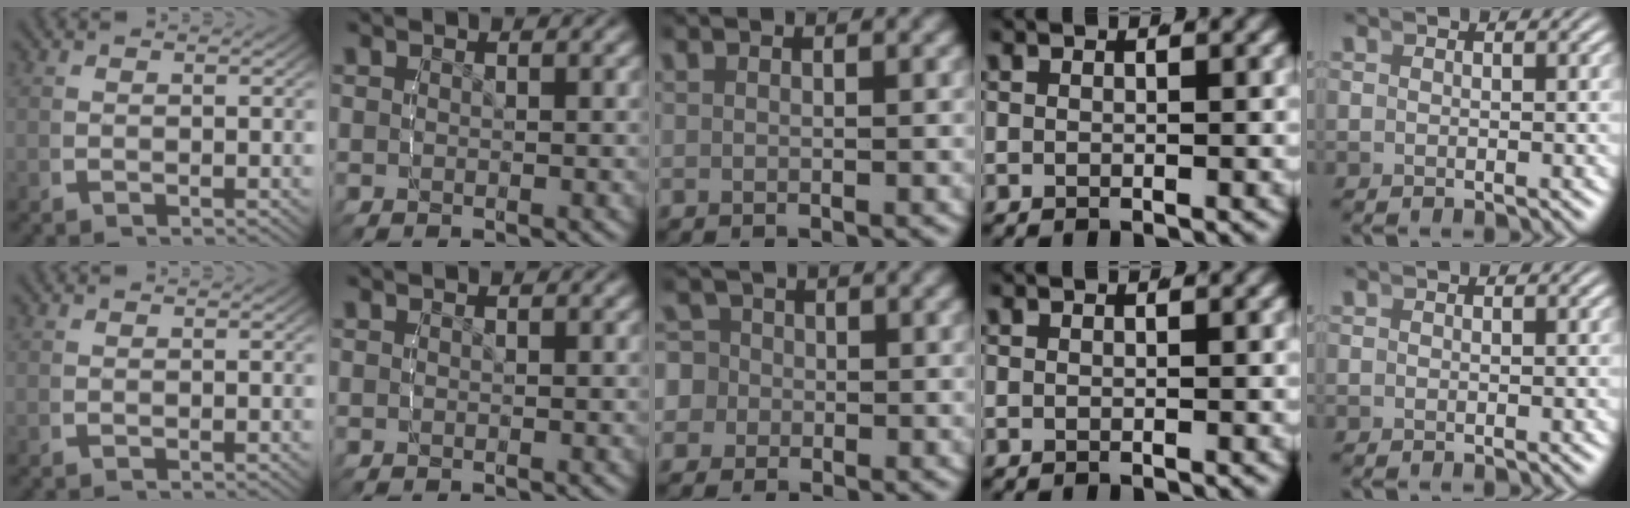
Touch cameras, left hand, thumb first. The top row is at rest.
{"middle": {"total": 7.2, "force": [-0.6, 6.9, 2.0], "torque": [-0.061, -0.014, -0.021]}}